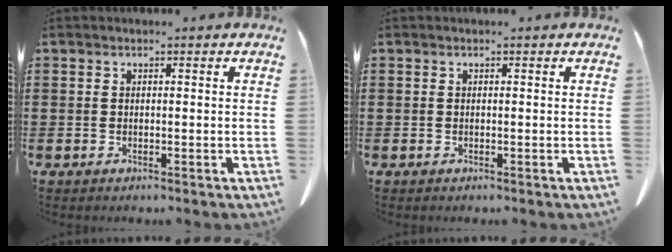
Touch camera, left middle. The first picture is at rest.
{"total": 0.0}